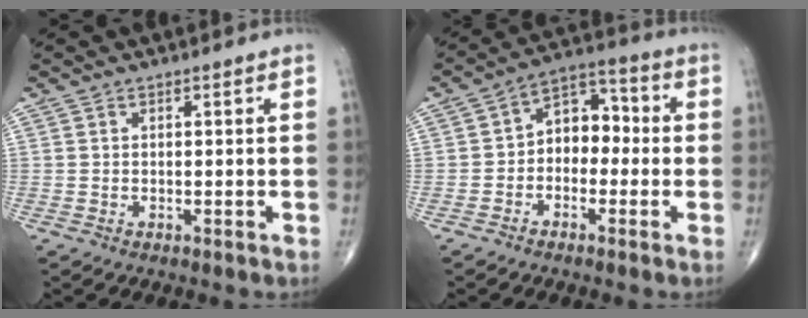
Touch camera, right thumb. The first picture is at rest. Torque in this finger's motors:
{"motor_torque": [0.05, 0.20, 0.38, 0.23, 0.06]}